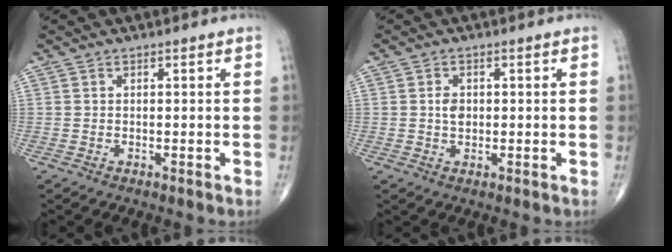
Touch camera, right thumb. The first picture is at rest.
{"total": 2.5, "force": [0.2, 1.8, 1.7], "torque": [-0.022, 0.001, 0.002]}